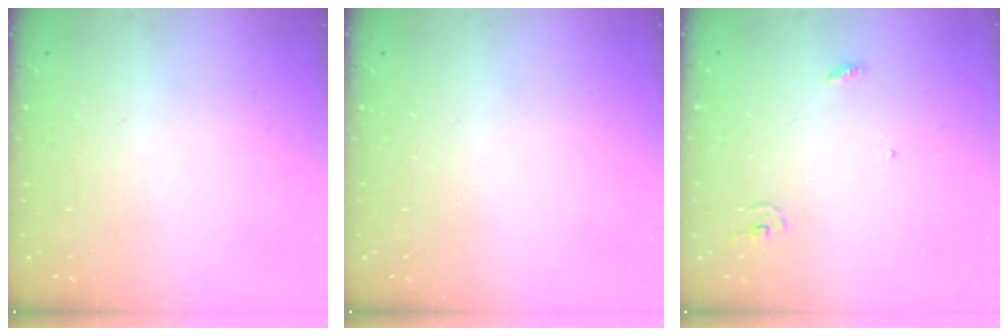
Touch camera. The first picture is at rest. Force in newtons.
{"total": 0.0}
{"total": 2.9, "press": 2.9, "slide": 0.2}